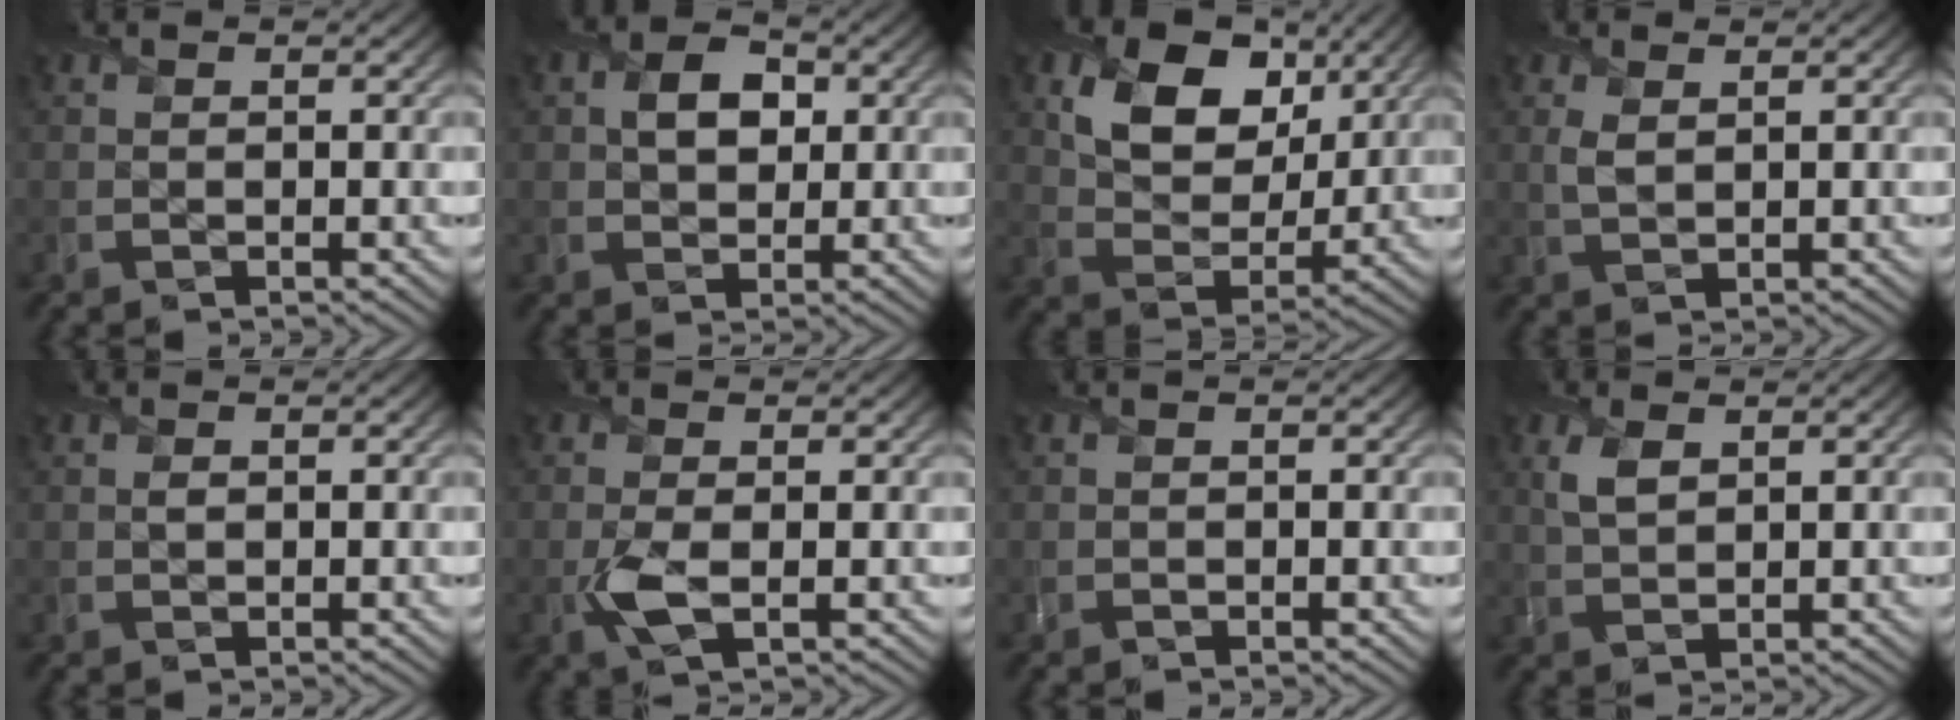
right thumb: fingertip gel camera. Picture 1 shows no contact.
{"total": 4.3, "force": [0.8, 3.2, 2.8], "torque": [-0.054, 0.002, 0.008]}
{"total": 10.8, "force": [4.7, 7.4, 6.3], "torque": [-0.122, 0.001, 0.075]}
{"total": 2.1, "force": [0.9, 1.0, 1.6], "torque": [-0.045, 0.001, 0.019]}
{"total": 0.7, "force": [0.2, 0.5, 0.5], "torque": [-0.011, -0.001, 0.004]}
{"total": 3.2, "force": [-0.7, 1.4, 2.8], "torque": [-0.070, -0.006, -0.017]}
{"total": 0.0}
{"total": 3.0, "force": [1.4, 1.5, 2.2], "torque": [-0.057, 0.002, 0.029]}